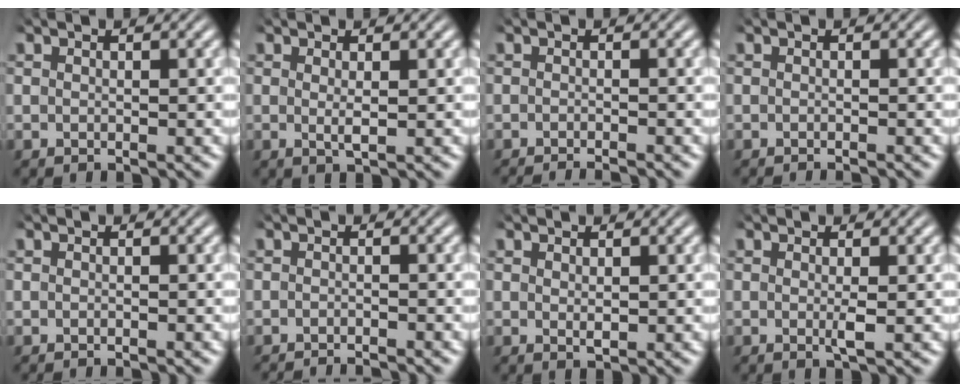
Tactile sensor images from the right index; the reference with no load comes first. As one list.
[{"total": 1.1, "force": [0.1, 0.0, 1.1], "torque": [-0.026, -0.010, 0.008]}, {"total": 2.5, "force": [-2.4, 0.3, 0.2], "torque": [-0.003, -0.008, -0.039]}, {"total": 1.1, "force": [-1.0, 0.1, 0.1], "torque": [-0.004, -0.002, -0.016]}, {"total": 0.7, "force": [-0.7, 0.1, 0.0], "torque": [-0.004, -0.001, -0.012]}, {"total": 3.0, "force": [-3.0, 0.2, -0.1], "torque": [0.001, -0.011, -0.047]}, {"total": 0.7, "force": [0.3, -0.1, 0.6], "torque": [-0.009, -0.006, 0.011]}, {"total": 1.1, "force": [-0.1, -0.1, 1.0], "torque": [-0.024, -0.009, -0.001]}]